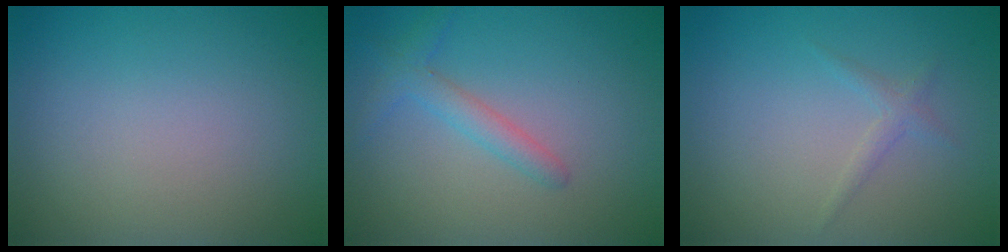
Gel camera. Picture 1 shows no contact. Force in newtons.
{"total": 2.2, "press": 2.2, "slide": 0.1}
{"total": 1.0, "press": 1.0, "slide": 0.1}